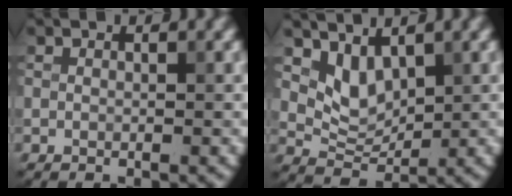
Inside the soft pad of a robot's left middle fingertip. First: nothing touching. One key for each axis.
{"total": 3.1, "fx": 1.8, "fy": 1.8, "fz": 1.7, "tx": -0.039, "ty": -0.012, "tz": 0.041}